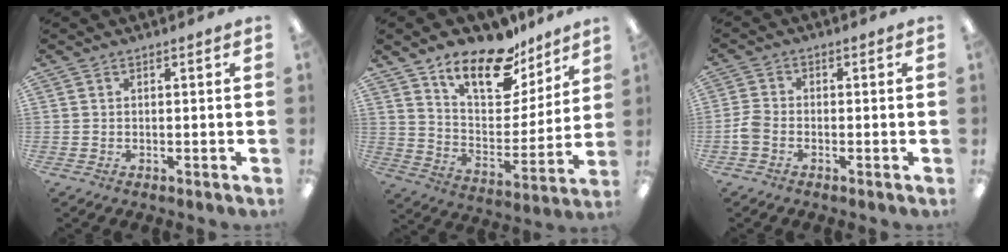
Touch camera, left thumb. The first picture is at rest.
{"total": 17.3, "force": [12.8, 7.9, 8.6], "torque": [-0.137, -0.088, 0.225]}
{"total": 3.6, "force": [-1.6, 2.3, 2.3], "torque": [-0.050, 0.006, -0.030]}